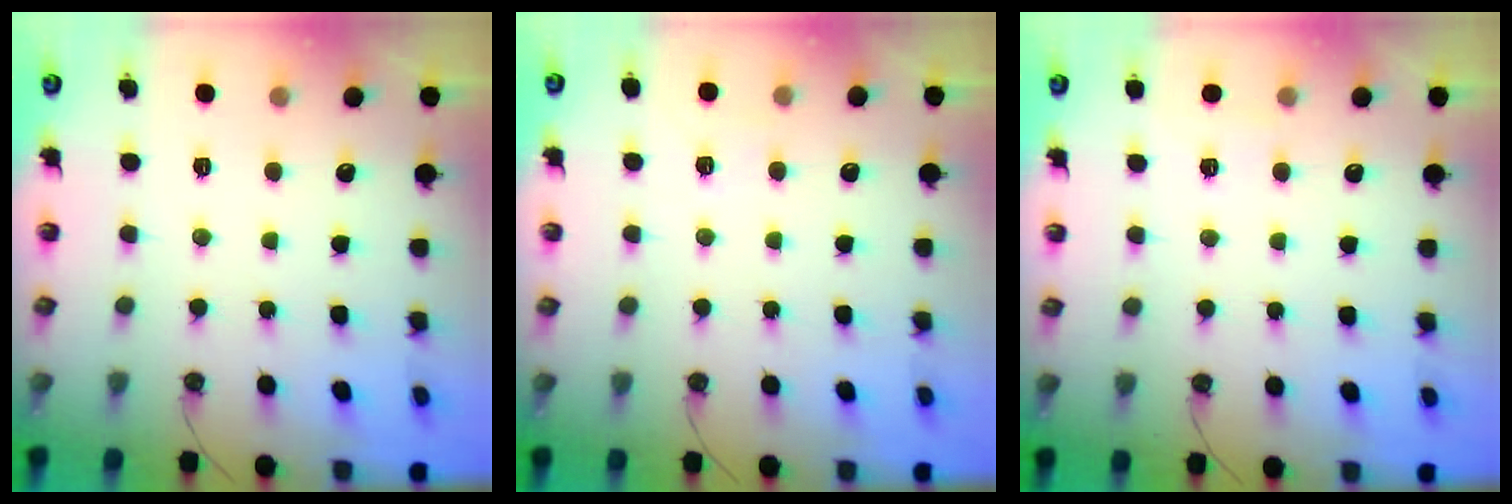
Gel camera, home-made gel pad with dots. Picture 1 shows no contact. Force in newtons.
{"total": 3.6, "press": 3.4, "slide": 1.3}
{"total": 2.2, "press": 2.1, "slide": 0.3}